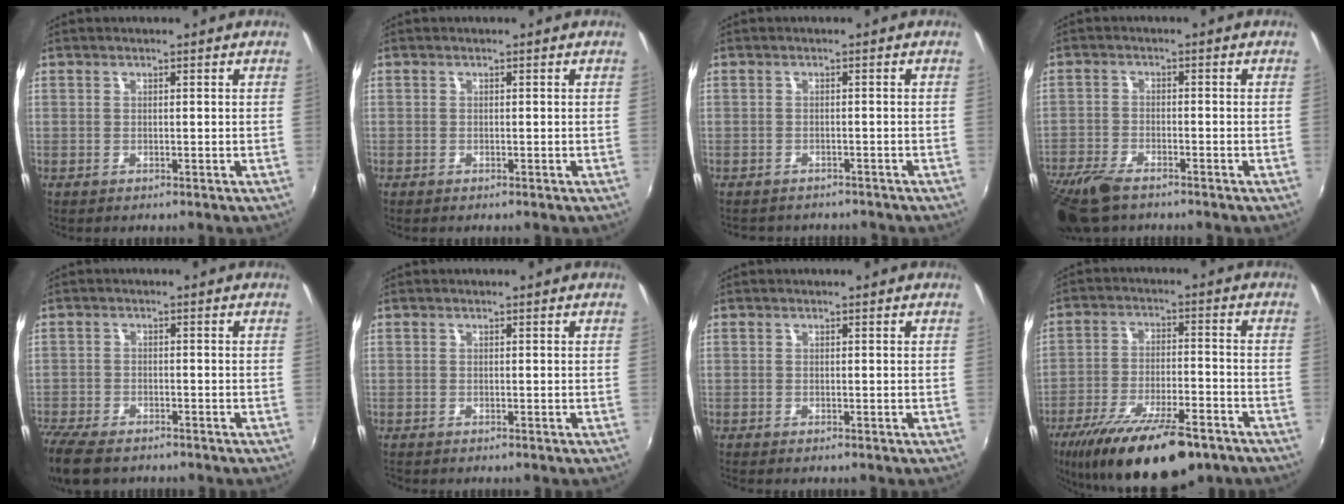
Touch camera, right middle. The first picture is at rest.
{"total": 0.5, "force": [-0.4, 0.3, 0.0], "torque": [-0.002, -0.001, -0.009]}
{"total": 5.1, "force": [-4.5, 1.7, 1.5], "torque": [-0.037, -0.016, -0.065]}
{"total": 10.1, "force": [-7.9, 3.6, 5.4], "torque": [-0.139, -0.032, -0.151]}
{"total": 10.1, "force": [-8.1, 3.7, 4.8], "torque": [-0.131, -0.040, -0.150]}
{"total": 0.5, "force": [-0.5, 0.1, 0.2], "torque": [-0.003, -0.002, -0.010]}
{"total": 0.6, "force": [-0.5, 0.1, 0.3], "torque": [-0.005, -0.002, -0.010]}
{"total": 19.9, "force": [-14.3, 5.9, 12.5], "torque": [-0.236, -0.040, -0.225]}